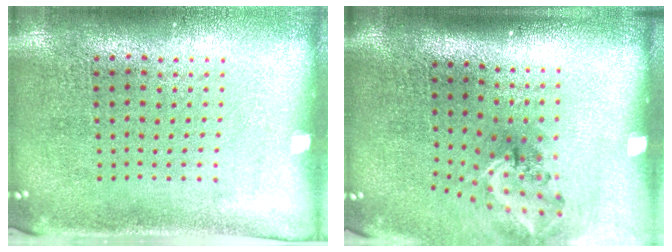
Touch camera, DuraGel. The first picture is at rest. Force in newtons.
{"total": 1.8, "press": 1.2, "slide": 1.4}